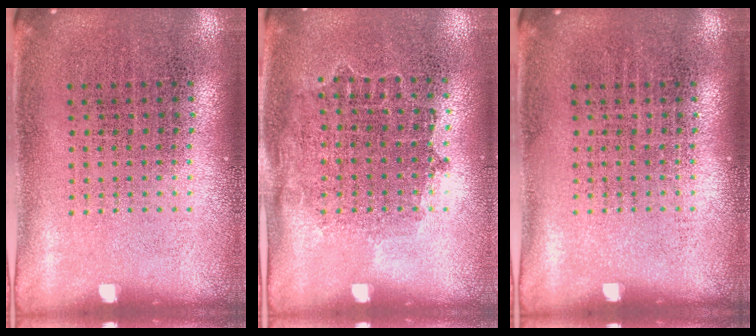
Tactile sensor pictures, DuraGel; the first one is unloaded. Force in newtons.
{"total": 0.8, "press": 0.8, "slide": 0.3}
{"total": 0.0}